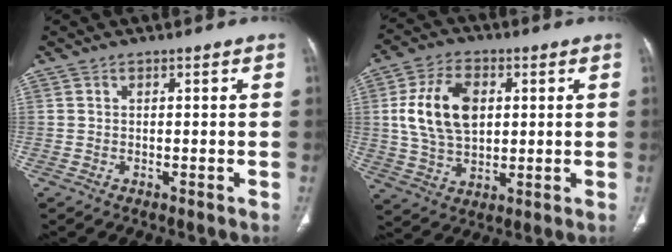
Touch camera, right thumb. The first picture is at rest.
{"total": 13.7, "force": [2.4, 8.8, 10.2], "torque": [-0.175, -0.001, 0.046]}